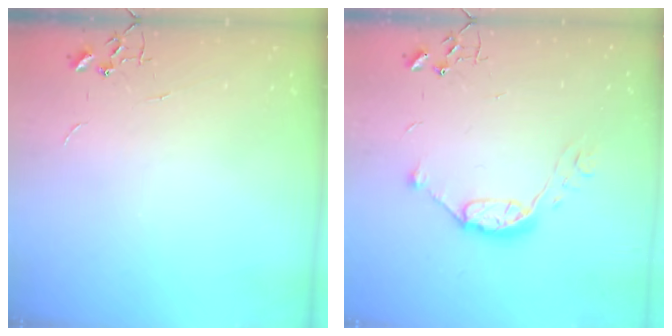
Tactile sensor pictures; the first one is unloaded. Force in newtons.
{"total": 9.8, "press": 9.8, "slide": 0.8}